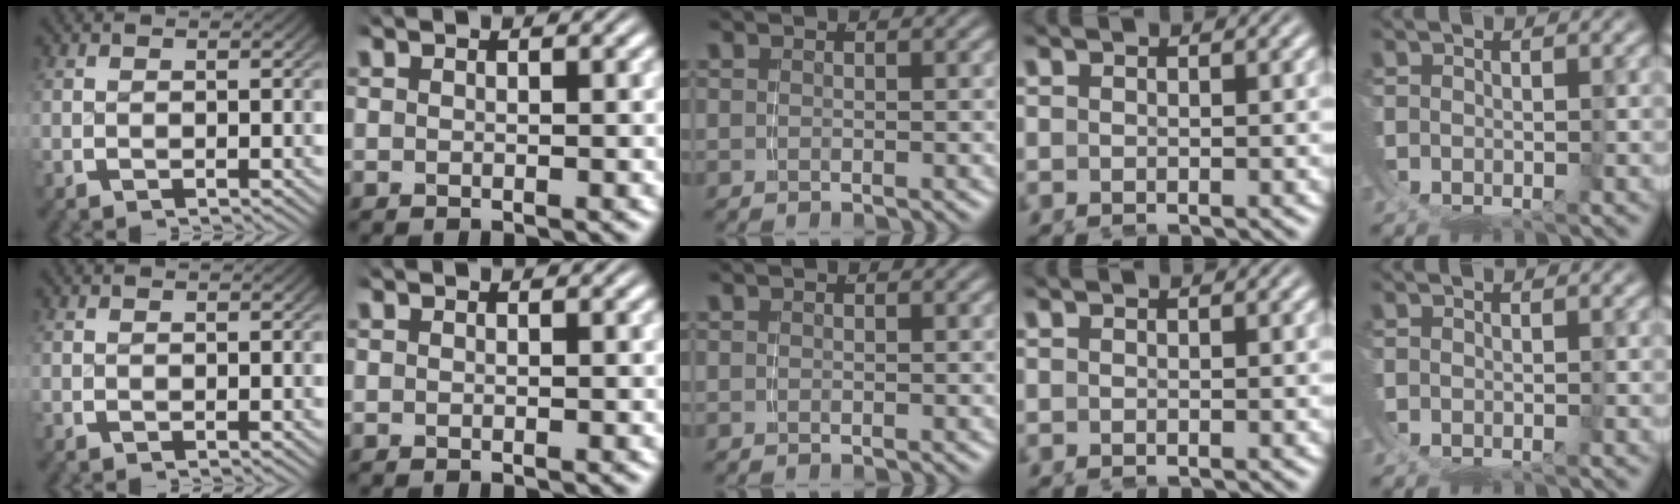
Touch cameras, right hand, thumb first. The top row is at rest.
{}